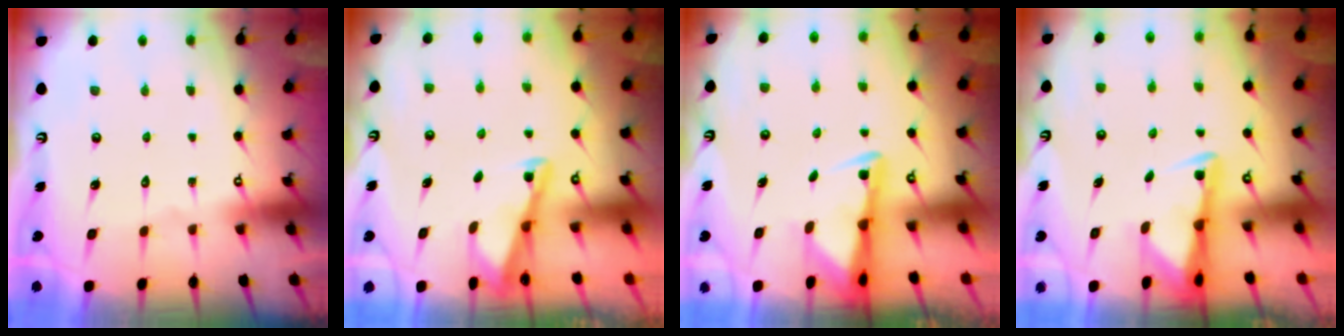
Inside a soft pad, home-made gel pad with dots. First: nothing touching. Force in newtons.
{"total": 2.9, "press": 2.9, "slide": 0.3}
{"total": 2.8, "press": 2.8, "slide": 0.6}
{"total": 3.0, "press": 2.9, "slide": 0.6}